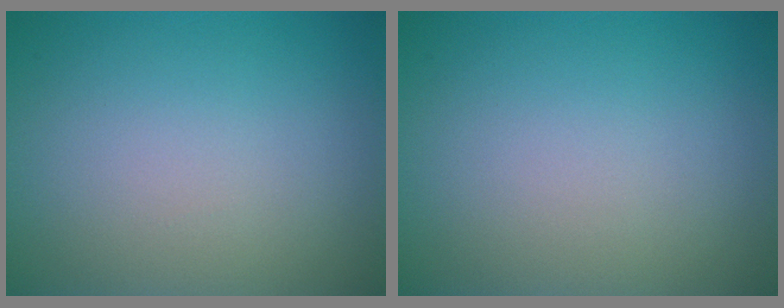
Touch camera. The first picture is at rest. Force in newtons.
{"total": 0.0}